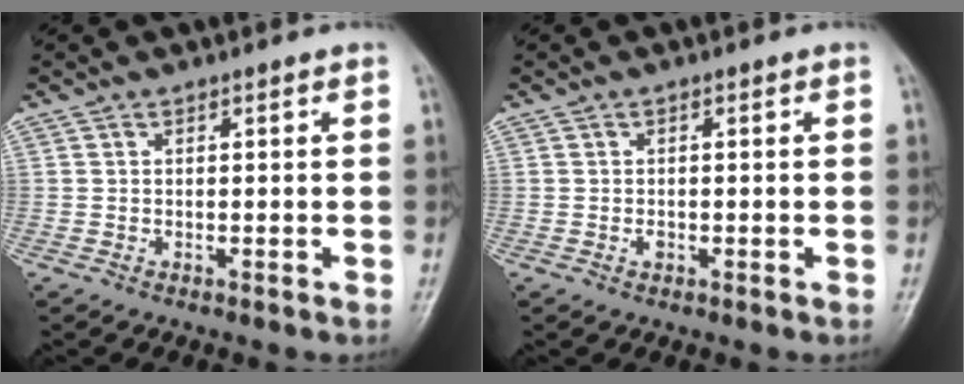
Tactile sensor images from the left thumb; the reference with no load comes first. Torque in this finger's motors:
{"motor_torque": [-0.01, 0.01, 0.21, 0.07, 0.04]}